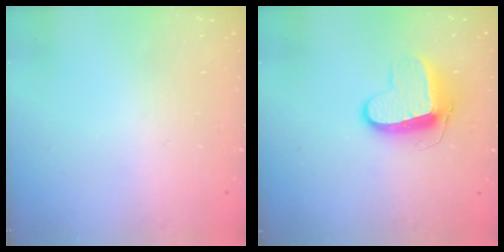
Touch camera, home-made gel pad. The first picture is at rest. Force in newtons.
{"total": 10.0, "press": 10.0, "slide": 0.5}